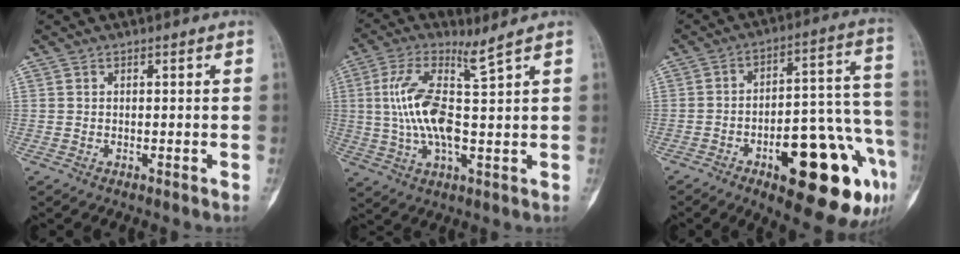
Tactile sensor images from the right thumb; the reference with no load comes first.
{"total": 10.2, "force": [3.2, 2.5, 9.4], "torque": [-0.215, 0.000, 0.069]}
{"total": 24.4, "force": [-10.4, 8.9, 20.2], "torque": [-0.212, 0.065, -0.131]}